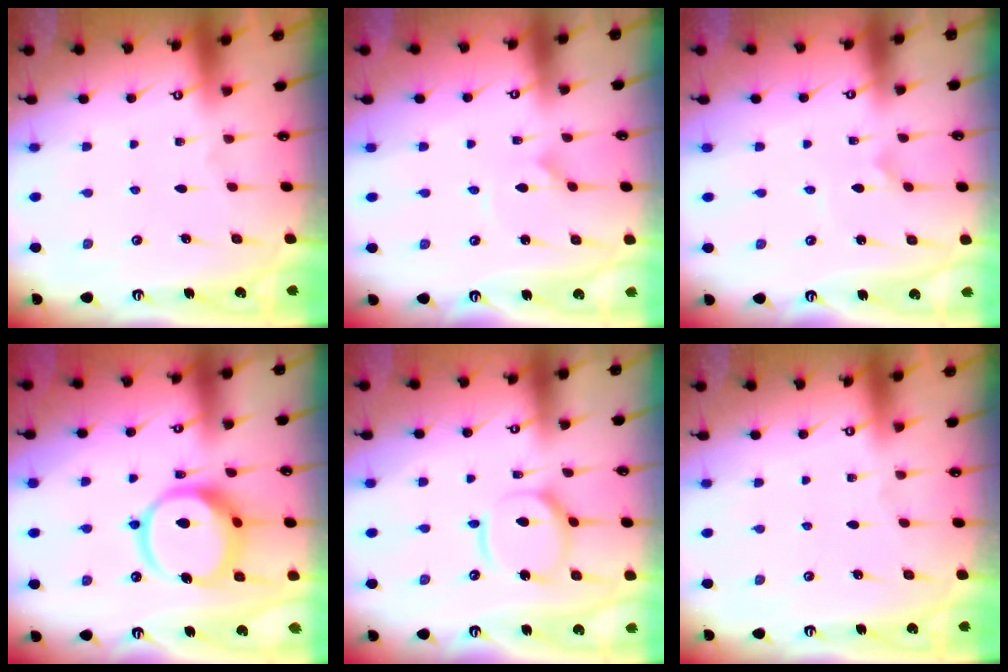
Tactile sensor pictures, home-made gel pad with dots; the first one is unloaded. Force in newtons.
{"total": 1.5, "press": 1.5, "slide": 0.1}
{"total": 1.2, "press": 1.2, "slide": 0.0}
{"total": 14.7, "press": 14.5, "slide": 2.4}
{"total": 12.4, "press": 12.3, "slide": 1.5}
{"total": 0.0}